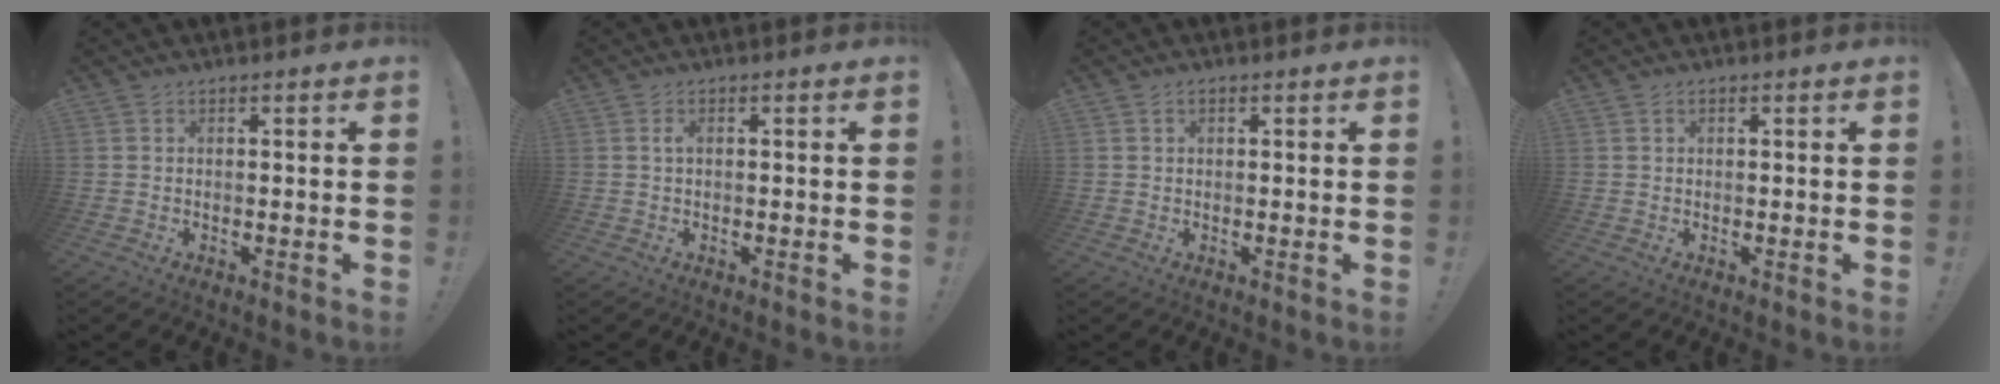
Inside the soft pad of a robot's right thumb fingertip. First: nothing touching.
{"total": 1.1, "force": [0.2, 0.5, 1.0], "torque": [-0.027, 0.007, 0.003]}
{"total": 1.1, "force": [0.5, 0.9, 0.5], "torque": [-0.008, 0.002, 0.008]}
{"total": 0.7, "force": [0.3, 0.5, 0.2], "torque": [-0.002, 0.002, 0.005]}